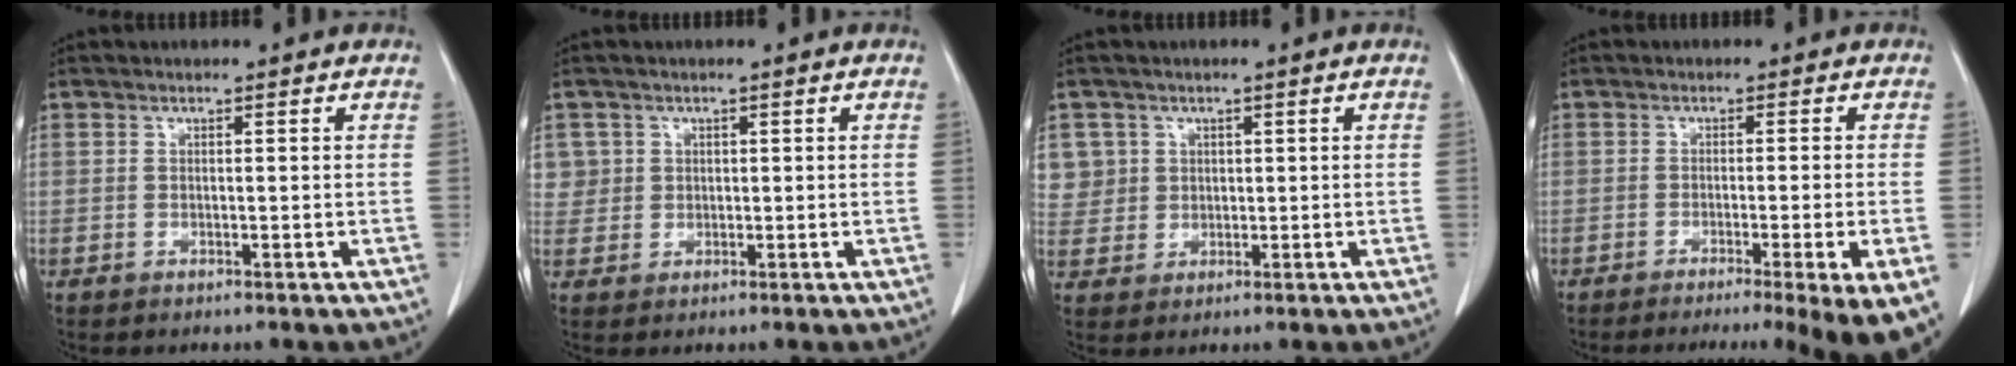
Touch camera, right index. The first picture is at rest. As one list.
[{"total": 3.0, "force": [1.1, 2.8, -0.2], "torque": [0.023, 0.004, 0.016]}, {"total": 5.5, "force": [2.1, 5.1, 0.0], "torque": [0.009, 0.009, 0.049]}, {"total": 13.0, "force": [-8.9, -0.5, 9.4], "torque": [-0.076, -0.026, -0.116]}]